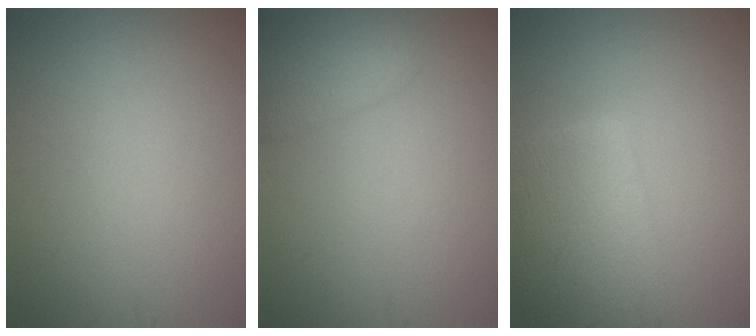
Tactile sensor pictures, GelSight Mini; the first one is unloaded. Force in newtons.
{"total": 2.7, "press": 2.7, "slide": 0.2}
{"total": 5.9, "press": 5.8, "slide": 0.3}